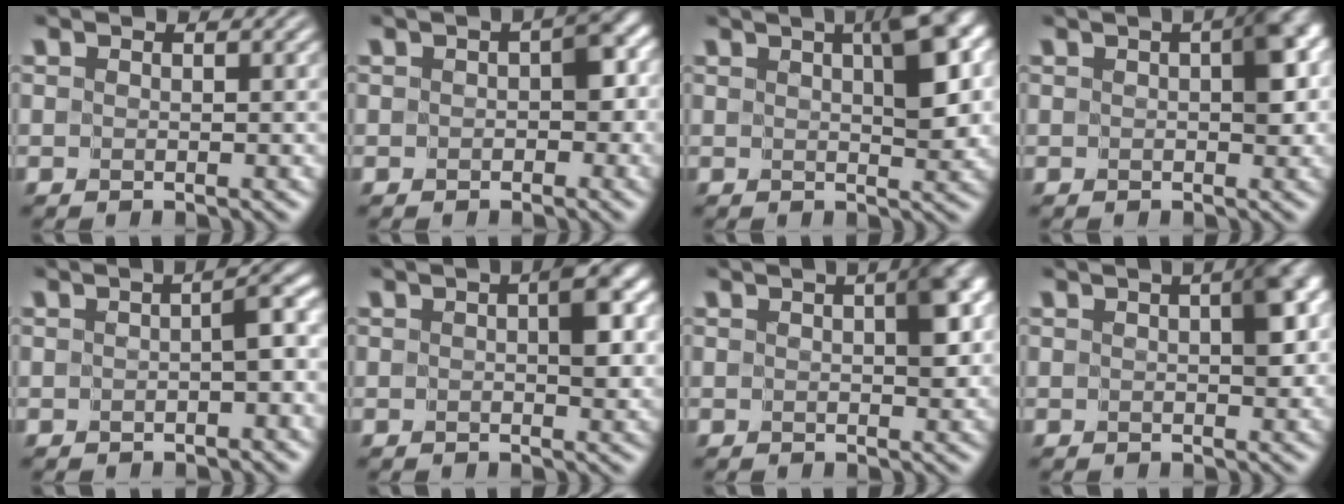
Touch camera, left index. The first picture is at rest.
{"total": 2.5, "force": [-0.3, 1.5, 1.9], "torque": [-0.017, 0.003, -0.010]}
{"total": 5.1, "force": [1.8, 1.4, 4.5], "torque": [-0.060, 0.007, 0.026]}
{"total": 4.0, "force": [0.4, 1.9, 3.5], "torque": [-0.038, 0.008, 0.000]}
{"total": 2.5, "force": [-0.7, 0.6, 2.3], "torque": [-0.034, 0.012, -0.013]}
{"total": 3.4, "force": [0.4, 1.6, 3.0], "torque": [-0.037, 0.004, 0.003]}
{"total": 3.4, "force": [0.7, 1.4, 3.0], "torque": [-0.036, 0.007, 0.006]}
{"total": 3.4, "force": [0.6, 1.3, 3.0], "torque": [-0.036, 0.009, 0.004]}